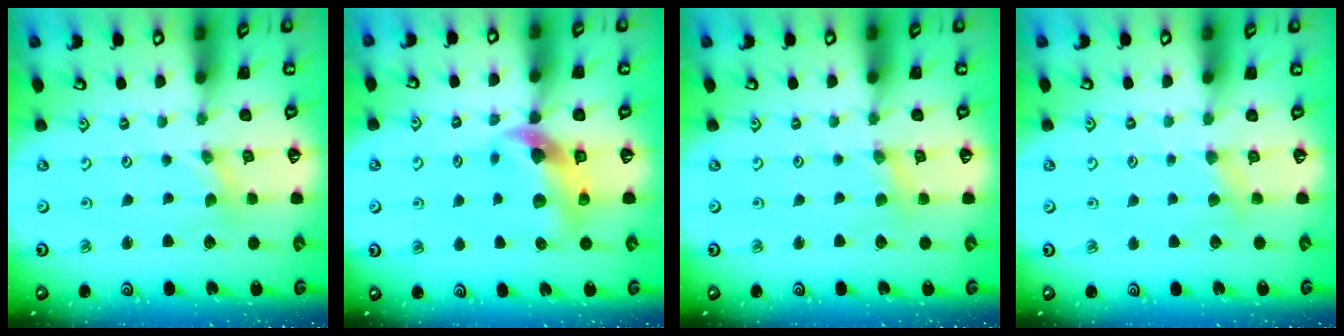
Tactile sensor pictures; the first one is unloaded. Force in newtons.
{"total": 10.5, "press": 10.4, "slide": 1.6}
{"total": 1.3, "press": 1.2, "slide": 0.2}
{"total": 3.7, "press": 3.7, "slide": 0.5}